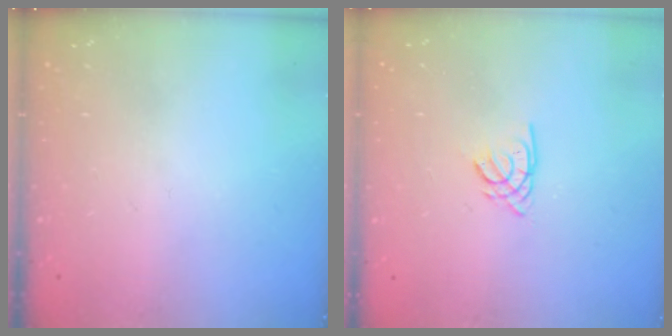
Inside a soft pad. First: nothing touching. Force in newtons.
{"total": 1.8, "press": 1.8, "slide": 0.3}